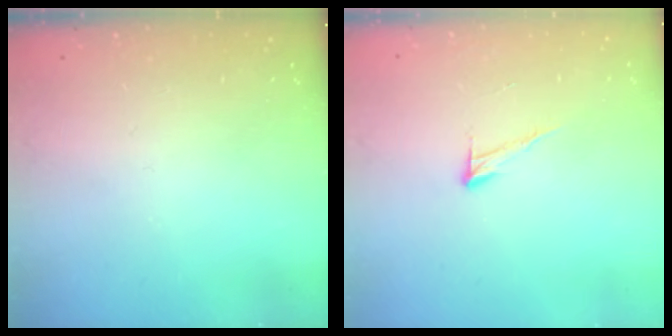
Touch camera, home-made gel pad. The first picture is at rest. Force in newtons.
{"total": 5.9, "press": 5.9, "slide": 0.3}